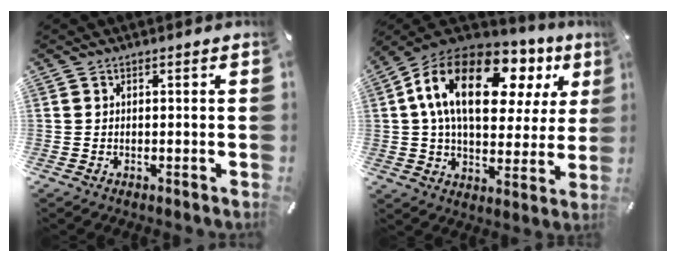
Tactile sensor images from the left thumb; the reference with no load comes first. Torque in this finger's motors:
{"motor_torque": [1.27, 1.25, 2.52, -0.25, 0.88]}